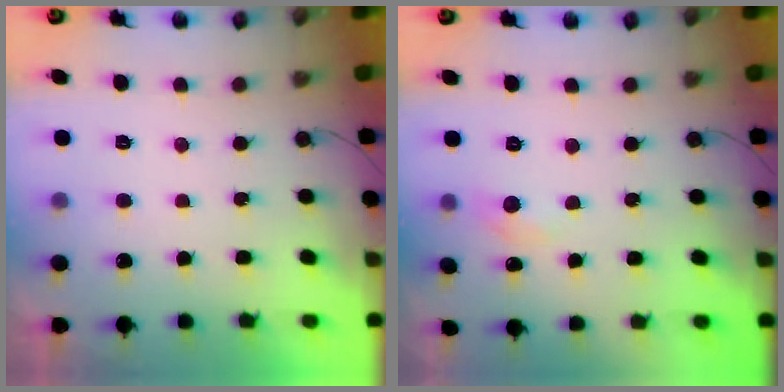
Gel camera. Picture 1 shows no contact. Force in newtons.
{"total": 5.6, "press": 5.6, "slide": 0.8}